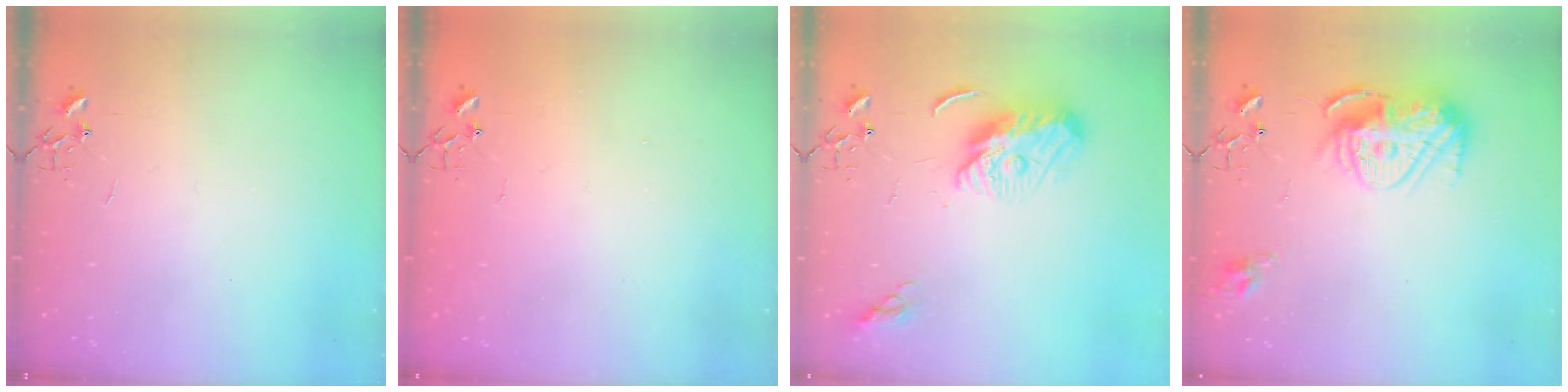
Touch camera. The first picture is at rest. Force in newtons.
{"total": 1.4, "press": 1.4, "slide": 0.3}
{"total": 9.7, "press": 9.7, "slide": 0.6}
{"total": 15.4, "press": 15.4, "slide": 1.3}